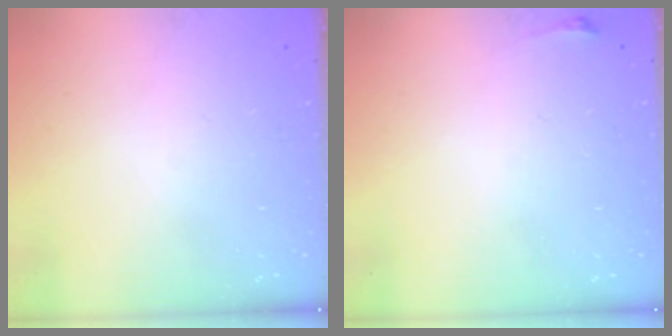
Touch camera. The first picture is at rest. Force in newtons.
{"total": 2.8, "press": 2.1, "slide": 1.9}